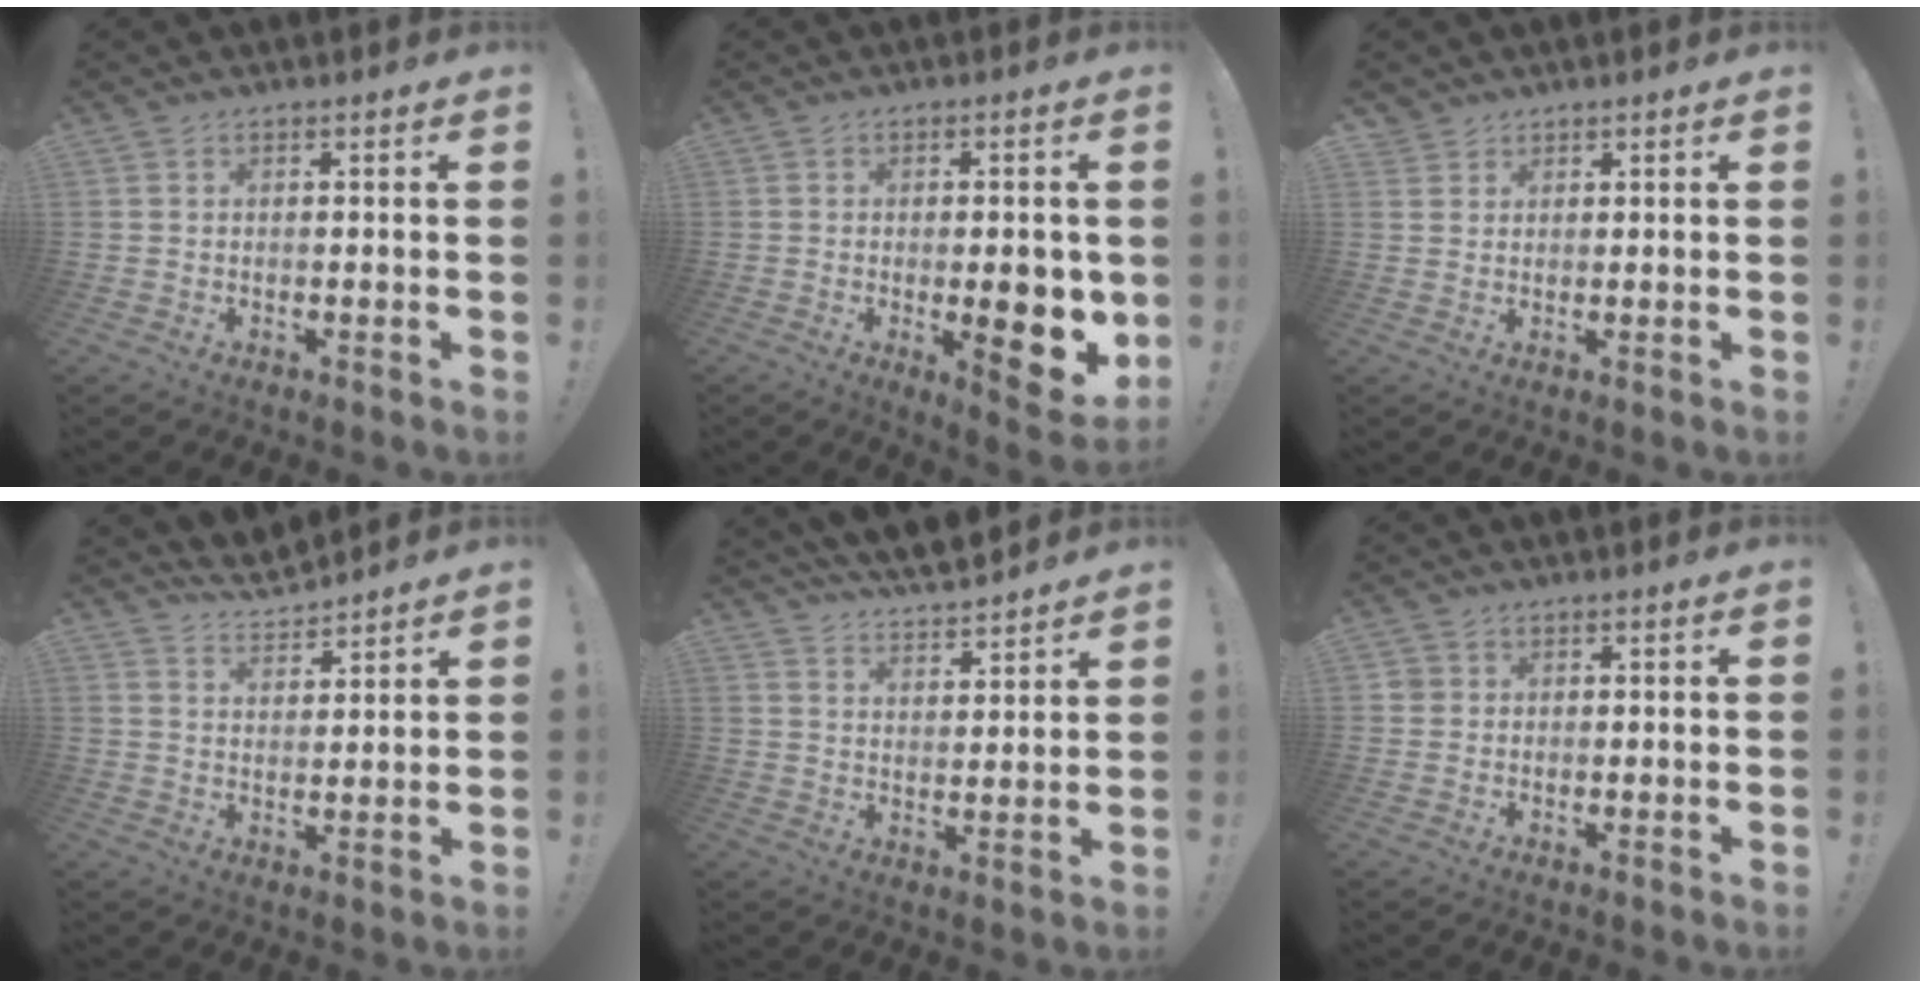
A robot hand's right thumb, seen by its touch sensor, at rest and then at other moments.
{"total": 12.5, "force": [-1.7, 4.5, 11.6], "torque": [-0.125, -0.008, -0.019]}
{"total": 2.2, "force": [1.9, 1.3, 0.0], "torque": [0.001, -0.010, 0.034]}
{"total": 6.6, "force": [6.2, 1.9, 1.4], "torque": [-0.038, -0.044, 0.116]}
{"total": 7.1, "force": [6.7, 1.6, 2.0], "torque": [-0.044, -0.059, 0.120]}
{"total": 1.6, "force": [0.5, 1.5, 0.3], "torque": [0.001, -0.001, 0.007]}